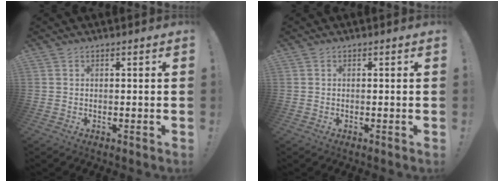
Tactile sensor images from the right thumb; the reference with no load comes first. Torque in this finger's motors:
{"motor_torque": [0.01, -0.21, -0.18, -0.12, -0.03]}